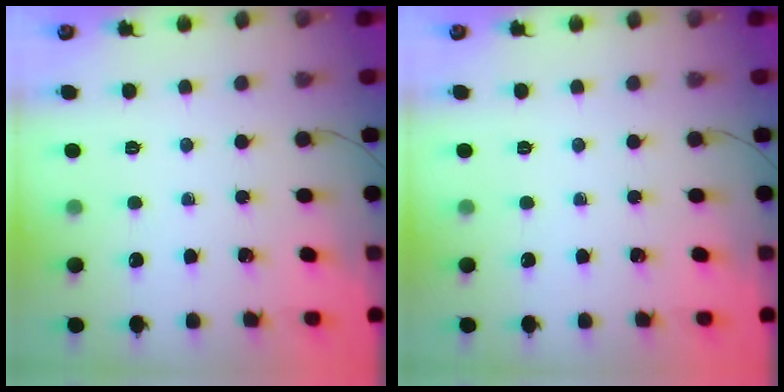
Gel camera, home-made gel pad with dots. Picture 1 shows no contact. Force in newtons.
{"total": 0.0}